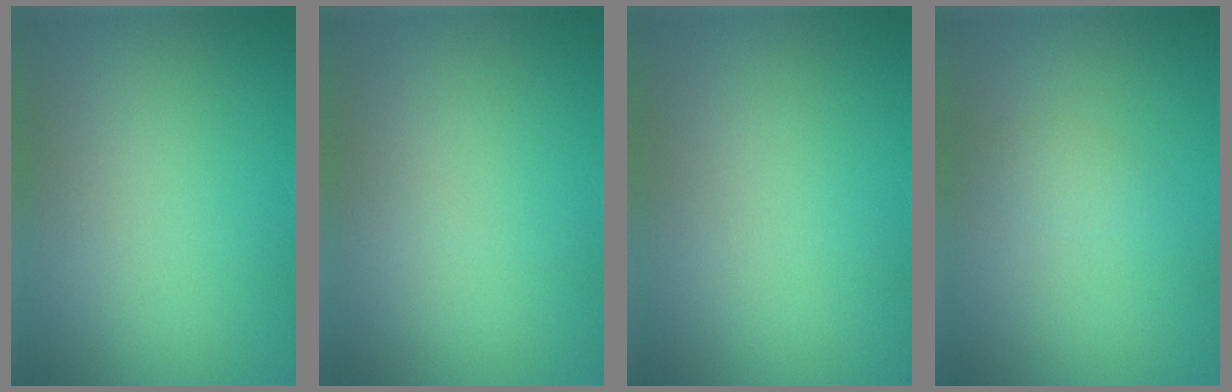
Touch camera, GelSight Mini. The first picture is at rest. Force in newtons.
{"total": 0.0}
{"total": 0.0}
{"total": 1.2, "press": 1.2, "slide": 0.0}